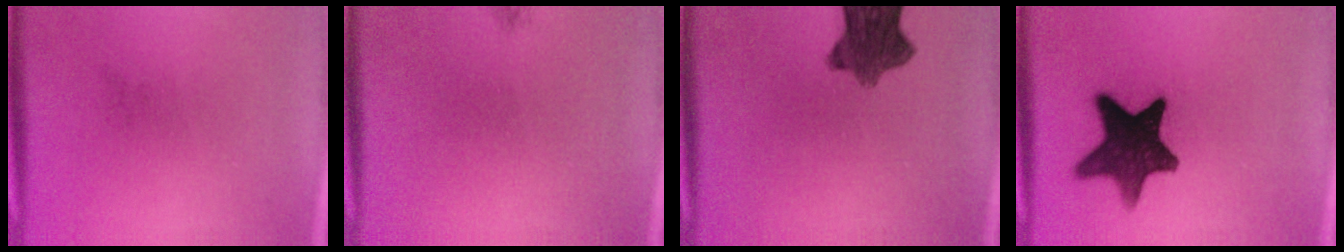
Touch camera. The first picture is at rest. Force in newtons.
{"total": 0.6}
{"total": 8.6}
{"total": 13.2}